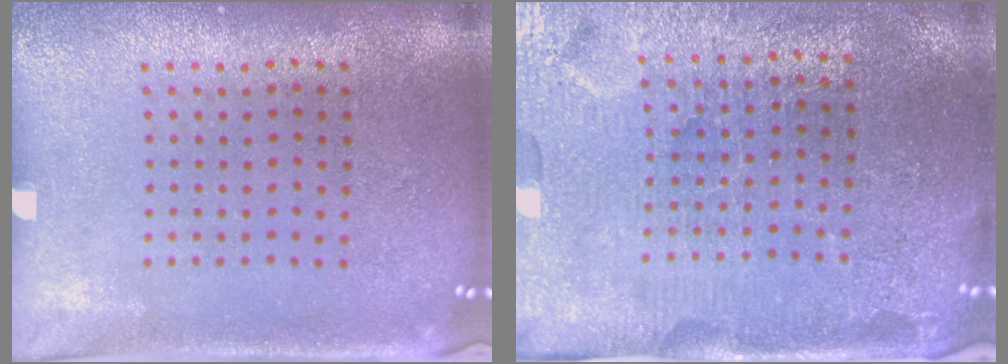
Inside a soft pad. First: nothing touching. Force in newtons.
{"total": 4.1, "press": 4.0, "slide": 1.1}